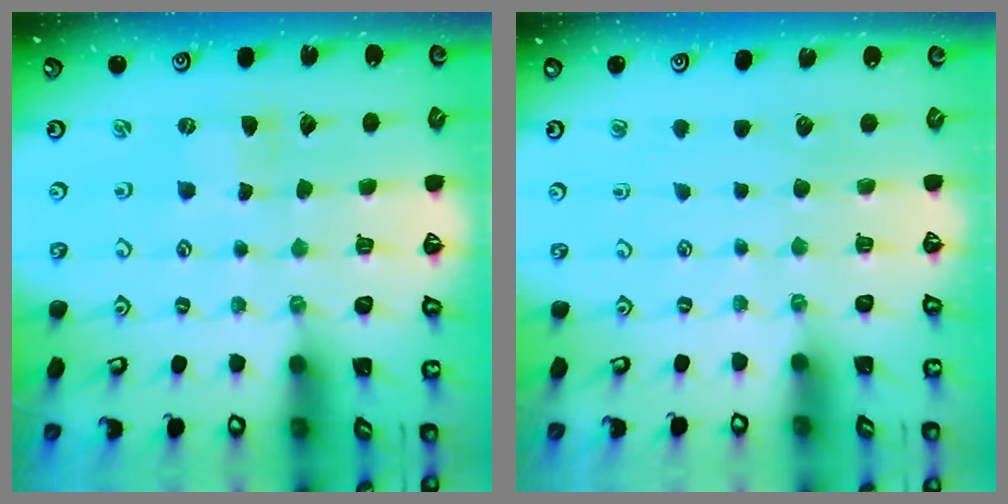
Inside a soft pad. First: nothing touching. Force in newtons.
{"total": 0.0}